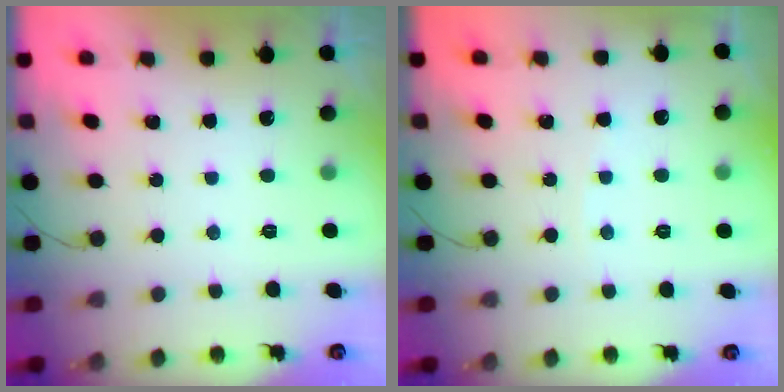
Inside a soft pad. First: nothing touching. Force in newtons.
{"total": 1.8, "press": 1.7, "slide": 0.2}